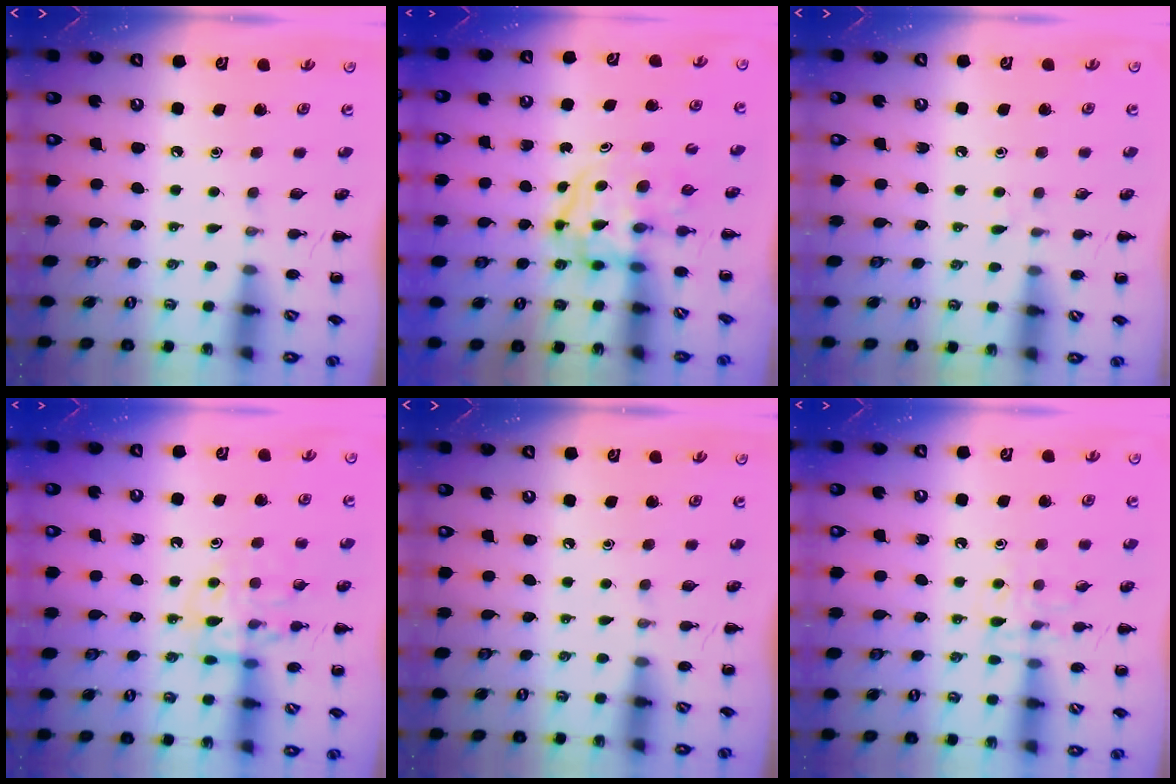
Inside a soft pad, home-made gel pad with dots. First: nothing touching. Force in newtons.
{"total": 3.8, "press": 3.8, "slide": 0.5}
{"total": 2.5, "press": 2.1, "slide": 1.3}
{"total": 11.3, "press": 11.2, "slide": 1.6}
{"total": 0.0}
{"total": 7.4, "press": 7.4, "slide": 0.5}